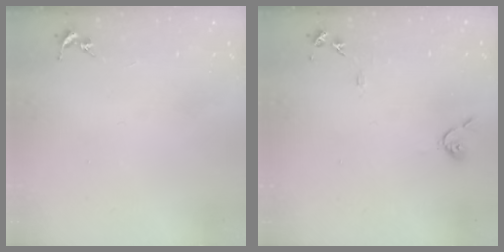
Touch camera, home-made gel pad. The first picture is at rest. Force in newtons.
{"total": 6.2, "press": 6.2, "slide": 0.6}